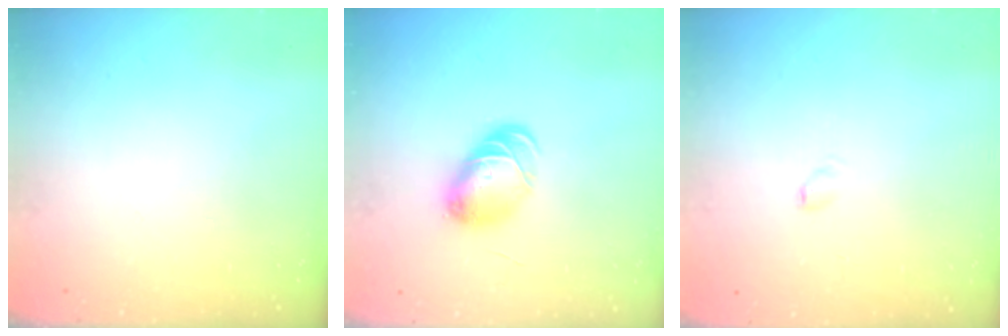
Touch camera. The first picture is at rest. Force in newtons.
{"total": 8.3, "press": 8.3, "slide": 0.8}
{"total": 2.5, "press": 2.5, "slide": 0.4}